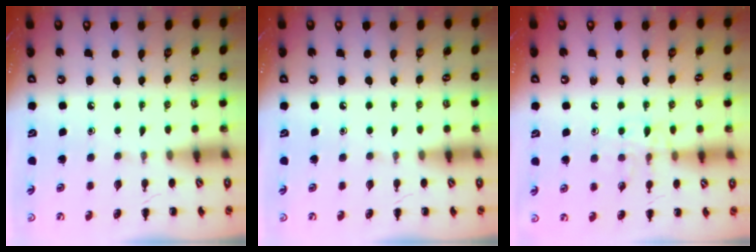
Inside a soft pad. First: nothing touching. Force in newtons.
{"total": 0.0}
{"total": 8.5, "press": 8.4, "slide": 1.0}